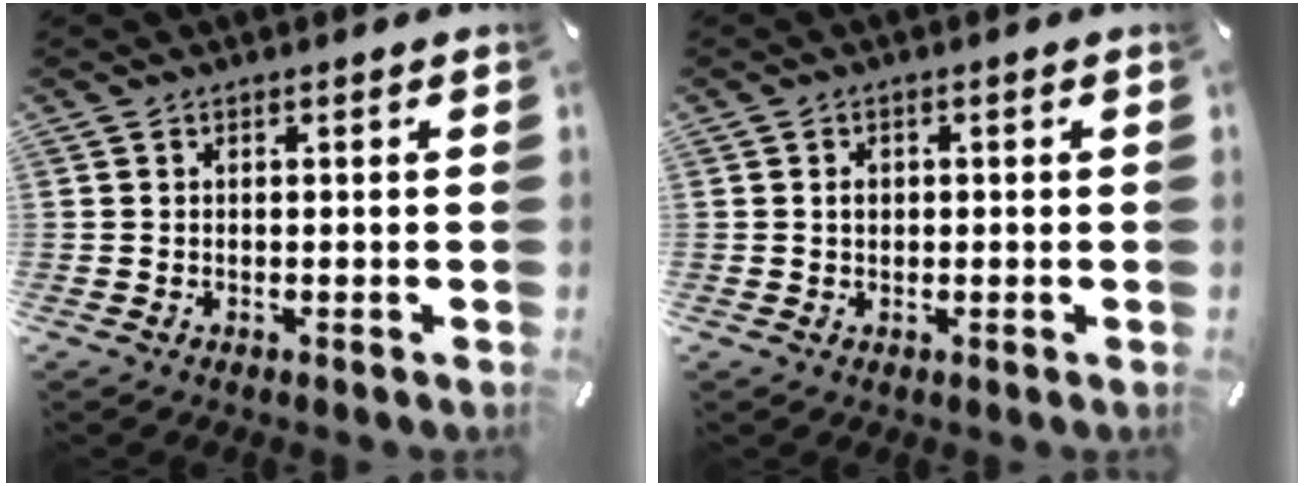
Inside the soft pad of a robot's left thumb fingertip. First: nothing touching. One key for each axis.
{"total": 1.9, "fx": 0.1, "fy": 1.6, "fz": 1.0, "tx": -0.013, "ty": 0.002, "tz": -0.002}